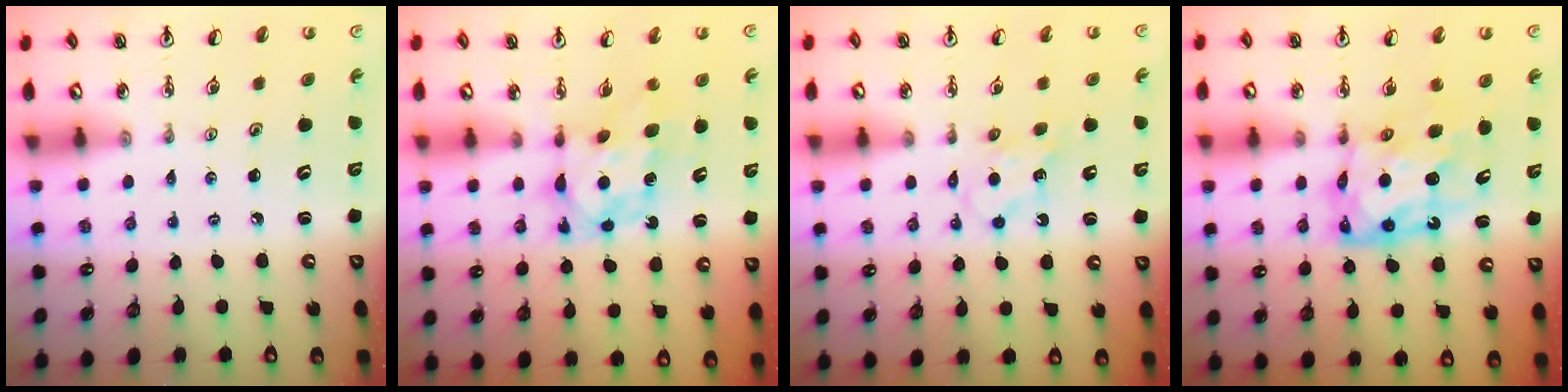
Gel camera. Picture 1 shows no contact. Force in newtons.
{"total": 7.1, "press": 7.1, "slide": 0.5}
{"total": 5.1, "press": 5.0, "slide": 0.8}
{"total": 9.5, "press": 9.5, "slide": 0.9}